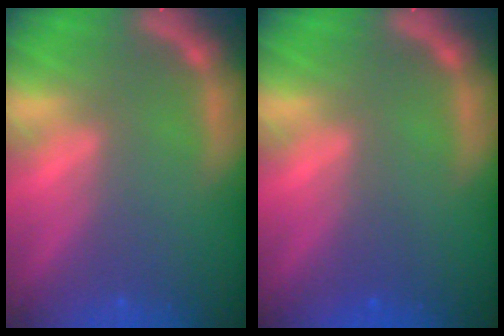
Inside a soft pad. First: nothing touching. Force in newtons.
{"total": 1.0}